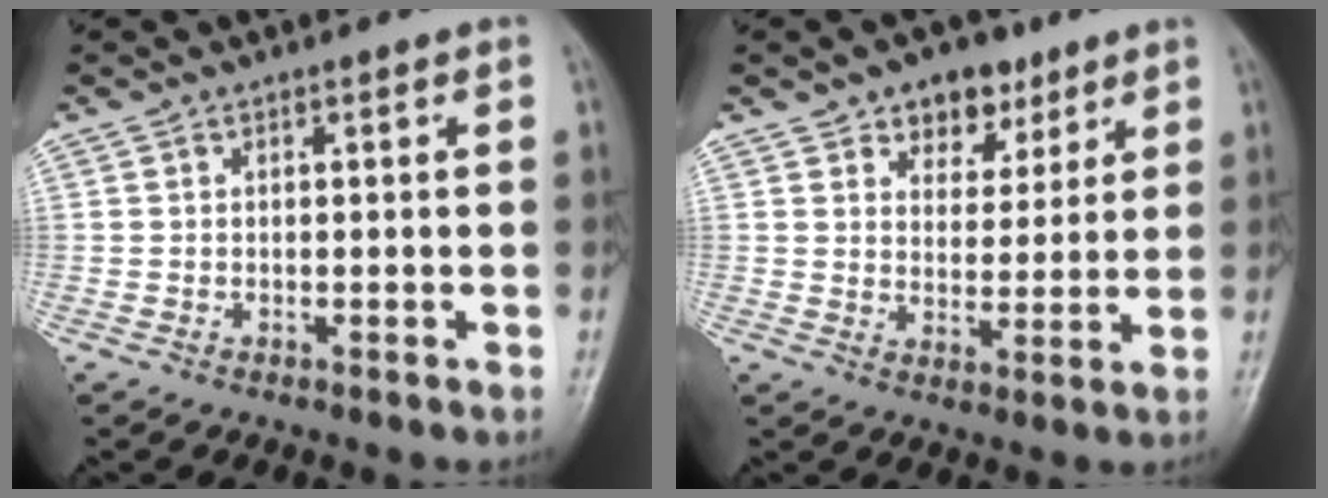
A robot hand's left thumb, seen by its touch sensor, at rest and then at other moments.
{"total": 7.9, "force": [4.9, 5.3, 3.1], "torque": [-0.011, -0.021, 0.076]}